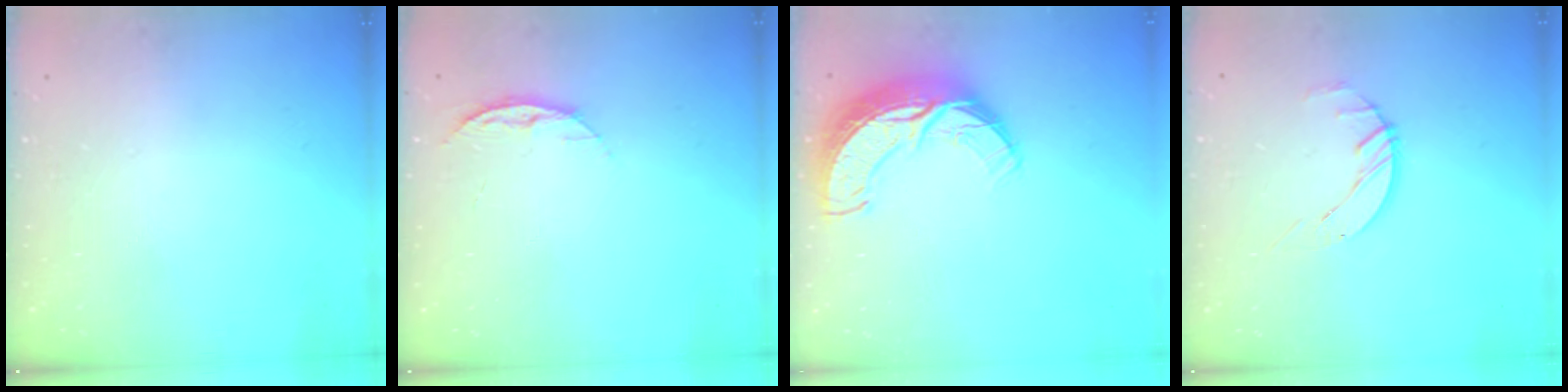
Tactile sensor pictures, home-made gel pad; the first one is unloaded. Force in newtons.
{"total": 7.2, "press": 7.2, "slide": 0.9}
{"total": 12.5, "press": 12.4, "slide": 0.8}
{"total": 2.7, "press": 2.7, "slide": 0.3}